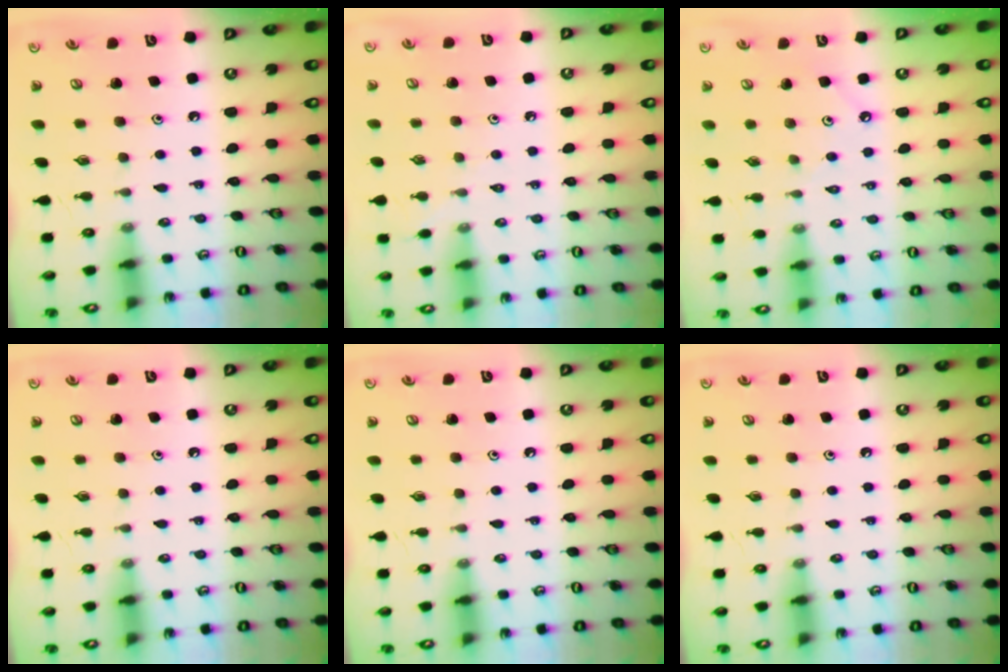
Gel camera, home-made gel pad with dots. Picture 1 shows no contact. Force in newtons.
{"total": 1.8, "press": 1.7, "slide": 0.4}
{"total": 2.7, "press": 2.7, "slide": 0.2}
{"total": 0.0}
{"total": 0.0}
{"total": 0.0}